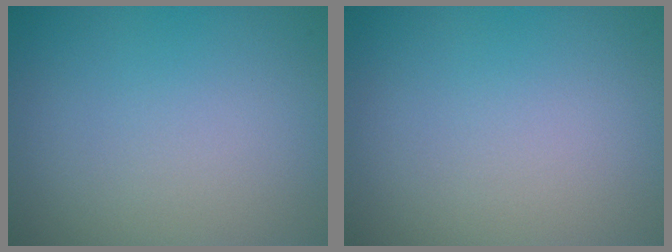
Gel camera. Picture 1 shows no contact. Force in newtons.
{"total": 0.0}